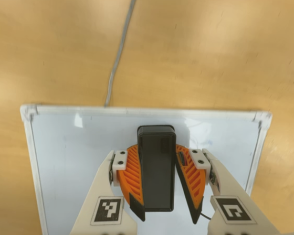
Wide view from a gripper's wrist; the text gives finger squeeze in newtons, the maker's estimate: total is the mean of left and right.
{"total": 11.4, "left": 13.1, "right": 9.8}